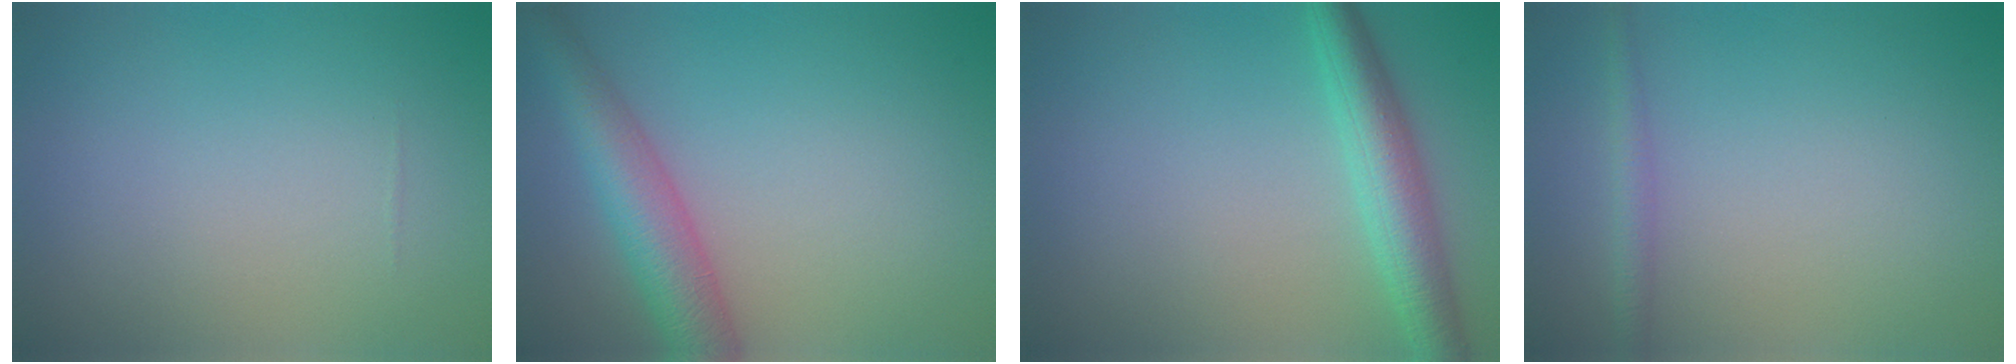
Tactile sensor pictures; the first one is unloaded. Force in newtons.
{"total": 5.2, "press": 5.2, "slide": 0.3}
{"total": 4.2, "press": 4.2, "slide": 0.1}
{"total": 1.4, "press": 1.4, "slide": 0.1}